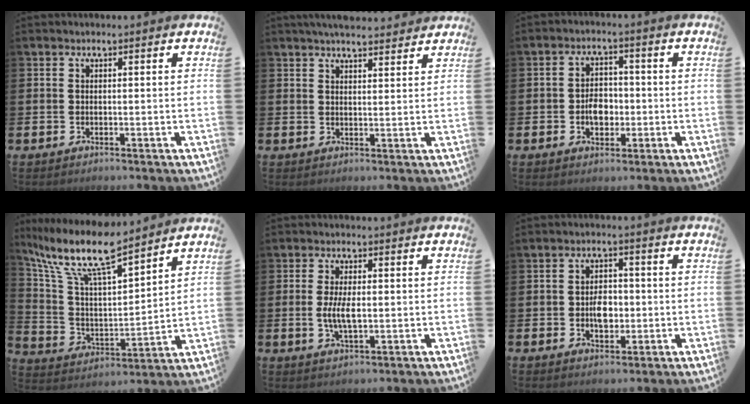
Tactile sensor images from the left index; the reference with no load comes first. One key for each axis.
{"total": 4.3, "fx": 4.2, "fy": 0.7, "fz": 1.0, "tx": -0.015, "ty": -0.020, "tz": 0.074}
{"total": 3.8, "fx": -0.7, "fy": 2.8, "fz": 2.5, "tx": -0.029, "ty": -0.002, "tz": -0.021}
{"total": 11.7, "fx": 9.9, "fy": 1.9, "fz": 5.9, "tx": -0.152, "ty": -0.053, "tz": 0.170}
{"total": 4.4, "fx": 0.0, "fy": 1.9, "fz": 4.0, "tx": -0.075, "ty": -0.001, "tz": -0.006}
{"total": 4.0, "fx": -0.4, "fy": 2.7, "fz": 3.0, "tx": -0.035, "ty": -0.002, "tz": -0.015}